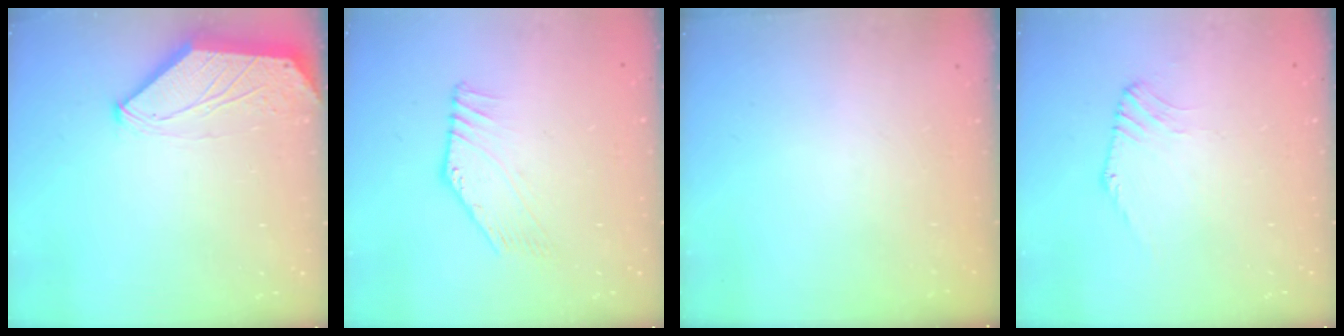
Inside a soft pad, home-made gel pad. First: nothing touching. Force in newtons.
{"total": 2.8, "press": 2.8, "slide": 0.0}
{"total": 0.0}
{"total": 1.4, "press": 1.4, "slide": 0.4}